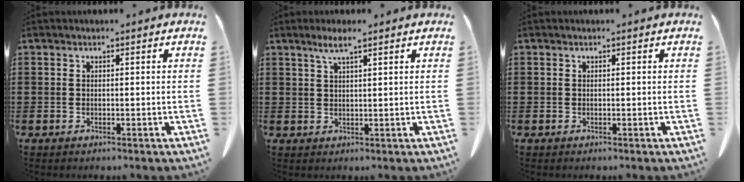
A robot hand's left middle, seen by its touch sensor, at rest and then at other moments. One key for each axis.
{"total": 3.1, "fx": 2.0, "fy": 0.2, "fz": 2.3, "tx": -0.049, "ty": 0.003, "tz": 0.034}
{"total": 0.0}